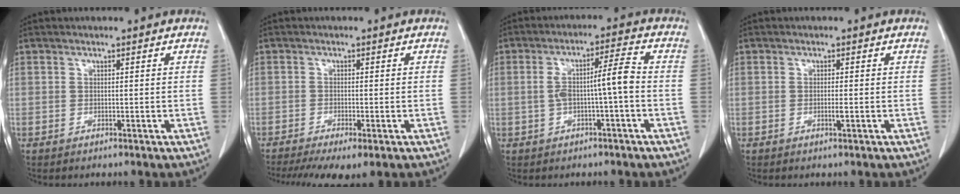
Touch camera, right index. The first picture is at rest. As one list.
[{"total": 7.9, "force": [-5.6, 1.6, 5.4], "torque": [-0.083, -0.014, -0.089]}, {"total": 6.1, "force": [-0.7, 0.3, 6.0], "torque": [-0.106, 0.025, -0.006]}, {"total": 0.9, "force": [-0.2, 0.0, 0.9], "torque": [-0.016, 0.000, 0.000]}]